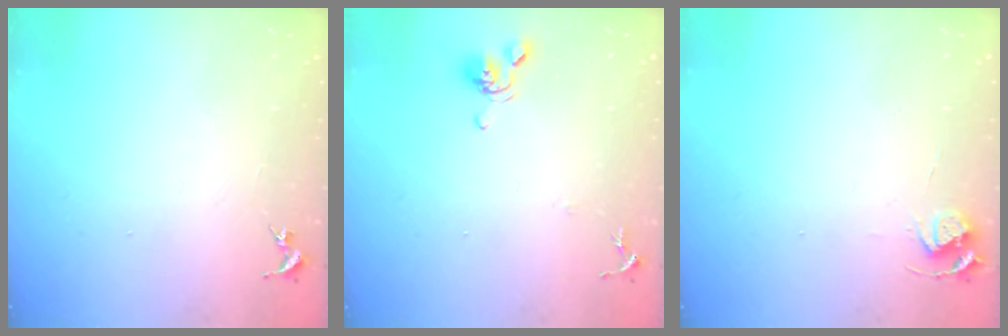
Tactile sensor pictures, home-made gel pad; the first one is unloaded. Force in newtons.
{"total": 6.8, "press": 6.7, "slide": 1.0}
{"total": 6.3, "press": 6.3, "slide": 0.8}